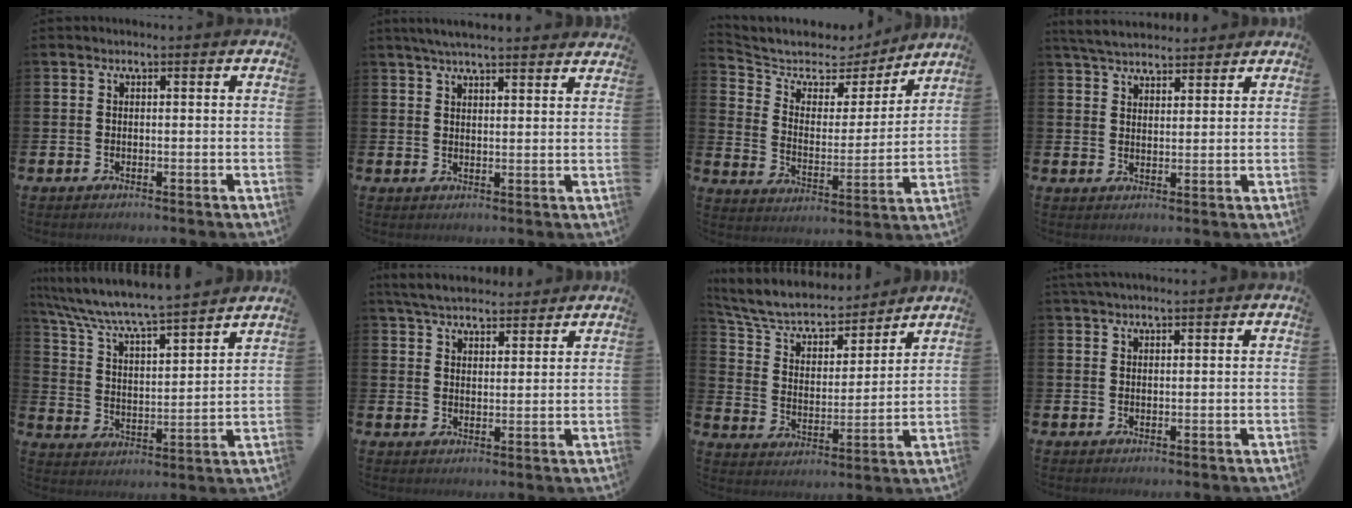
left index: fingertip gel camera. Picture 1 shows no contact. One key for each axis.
{"total": 4.7, "fx": 4.4, "fy": 0.3, "fz": 1.4, "tx": -0.033, "ty": -0.014, "tz": 0.081}
{"total": 6.1, "fx": 5.3, "fy": 2.9, "fz": 1.0, "tx": -0.059, "ty": -0.042, "tz": 0.087}
{"total": 4.8, "fx": 4.6, "fy": 1.0, "fz": 0.7, "tx": -0.032, "ty": -0.015, "tz": 0.085}
{"total": 7.6, "fx": 7.2, "fy": 0.4, "fz": 2.4, "tx": -0.079, "ty": -0.056, "tz": 0.120}
{"total": 5.4, "fx": 5.2, "fy": 1.2, "fz": 0.9, "tx": -0.029, "ty": -0.021, "tz": 0.095}
{"total": 7.8, "fx": 7.1, "fy": 2.5, "fz": 2.1, "tx": -0.081, "ty": -0.052, "tz": 0.123}
{"total": 1.8, "fx": 1.7, "fy": 0.3, "fz": 0.7, "tx": -0.012, "ty": 0.004, "tz": 0.029}